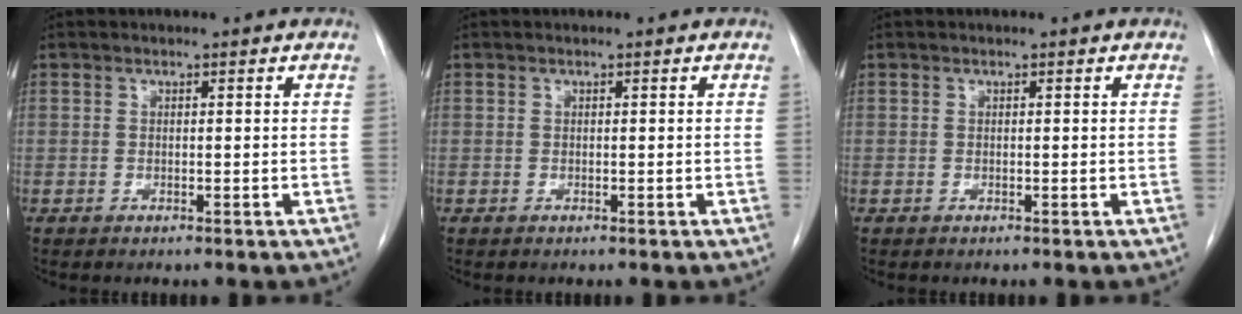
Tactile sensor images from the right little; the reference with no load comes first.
{"total": 0.0}
{"total": 0.0}